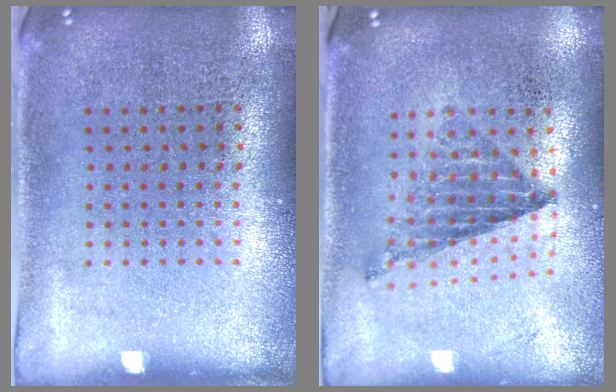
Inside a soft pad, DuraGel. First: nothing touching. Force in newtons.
{"total": 0.8, "press": 0.8, "slide": 0.2}